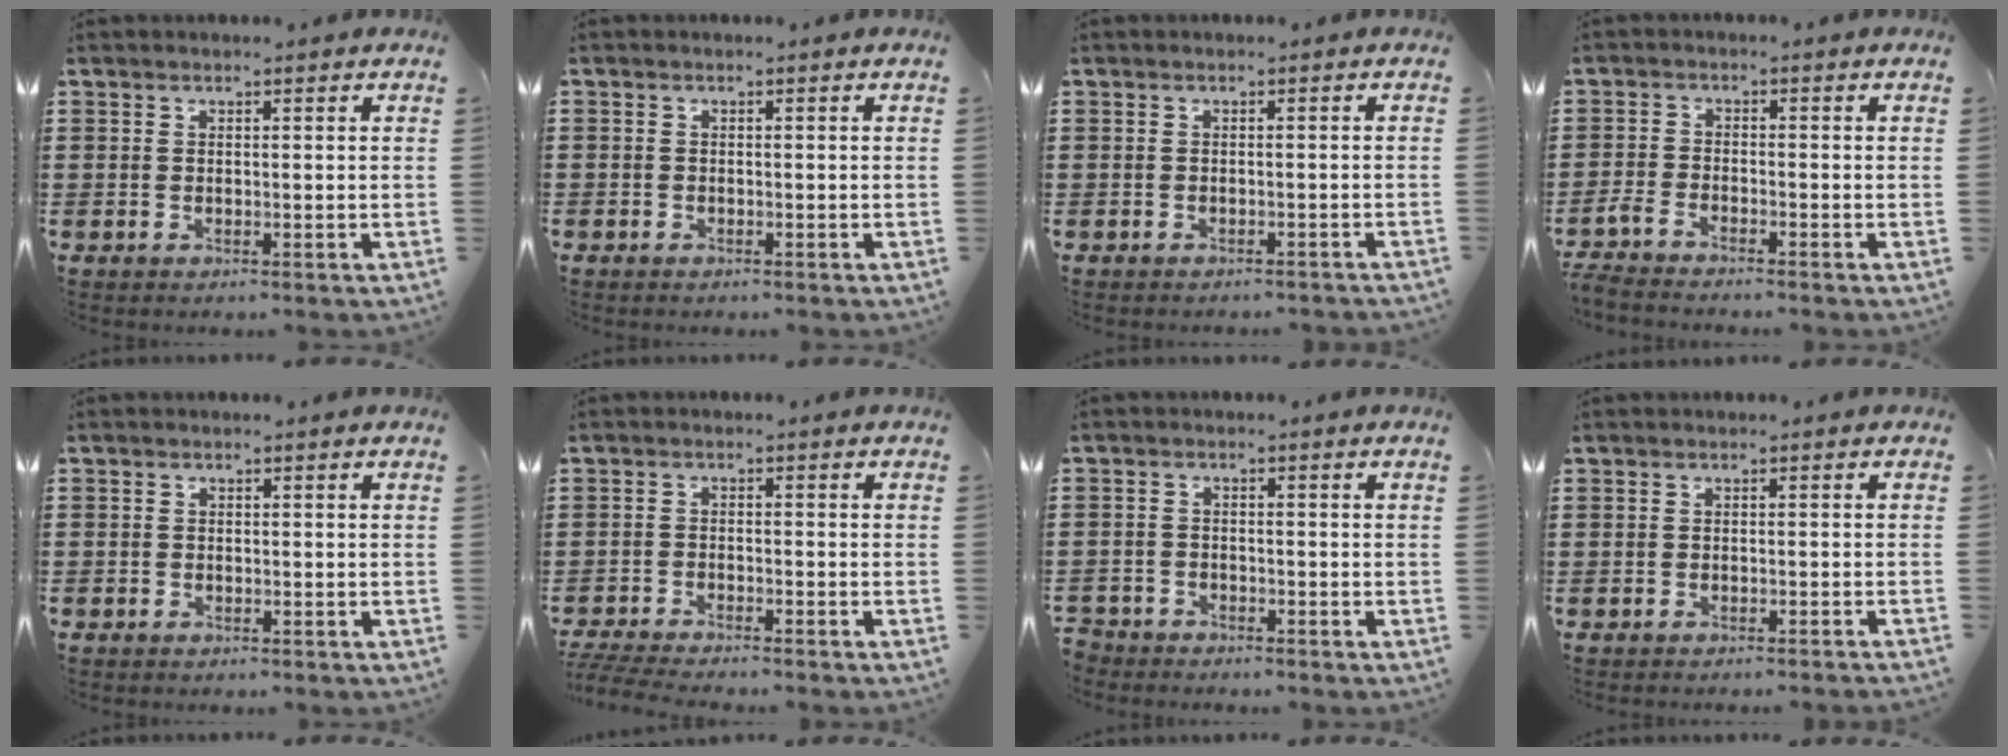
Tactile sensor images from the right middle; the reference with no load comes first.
{"total": 0.8, "force": [-0.6, 0.6, 0.0], "torque": [0.000, 0.001, -0.013]}
{"total": 0.7, "force": [-0.7, 0.0, 0.0], "torque": [-0.003, 0.000, -0.015]}
{"total": 2.6, "force": [-2.4, 0.1, 0.9], "torque": [-0.030, -0.003, -0.052]}
{"total": 0.8, "force": [-0.6, 0.5, -0.1], "torque": [0.000, 0.001, -0.014]}
{"total": 3.6, "force": [-3.6, 0.0, 0.7], "torque": [-0.027, -0.008, -0.076]}
{"total": 2.6, "force": [-2.5, 0.5, -0.4], "torque": [0.000, 0.000, -0.056]}
{"total": 0.9, "force": [-0.8, -0.2, 0.0], "torque": [-0.003, -0.001, -0.017]}